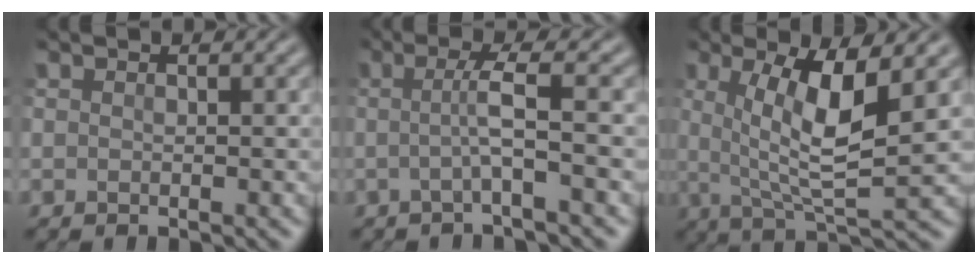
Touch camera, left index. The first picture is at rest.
{"total": 3.0, "force": [-0.6, 0.4, 2.9], "torque": [-0.058, -0.002, -0.020]}
{"total": 7.0, "force": [1.2, 1.7, 6.7], "torque": [-0.125, -0.012, 0.023]}